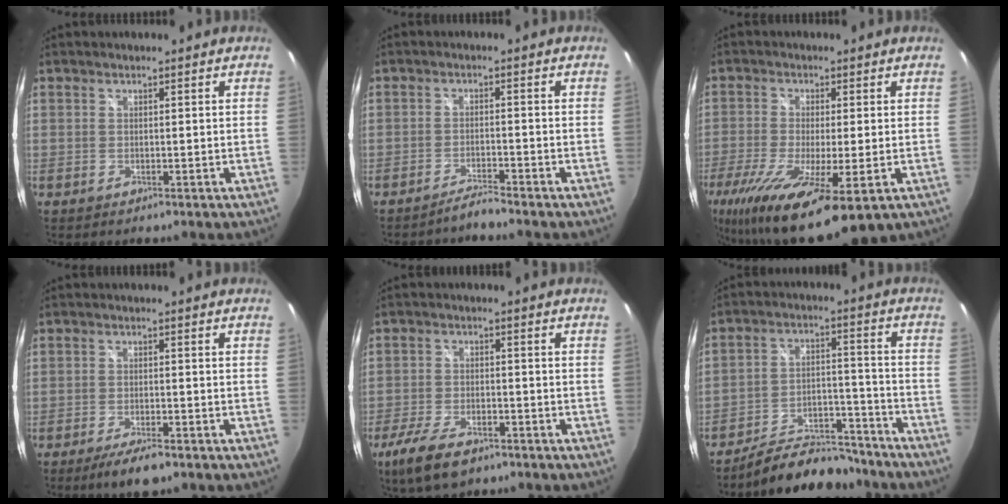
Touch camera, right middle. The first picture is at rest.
{"total": 2.8, "force": [-2.7, -0.6, 0.5], "torque": [-0.024, -0.001, -0.053]}
{"total": 18.1, "force": [-9.1, 4.1, 15.1], "torque": [-0.304, -0.079, -0.152]}
{"total": 5.7, "force": [-4.2, 1.2, 3.6], "torque": [-0.081, -0.012, -0.071]}
{"total": 11.4, "force": [-7.7, 4.1, 7.2], "torque": [-0.176, -0.033, -0.147]}
{"total": 13.9, "force": [-12.5, 4.6, 4.2], "torque": [-0.079, 0.025, -0.178]}